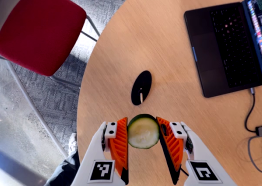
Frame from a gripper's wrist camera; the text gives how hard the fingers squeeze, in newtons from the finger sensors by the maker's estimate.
{"total": 9.6, "left": 9.7, "right": 9.4}